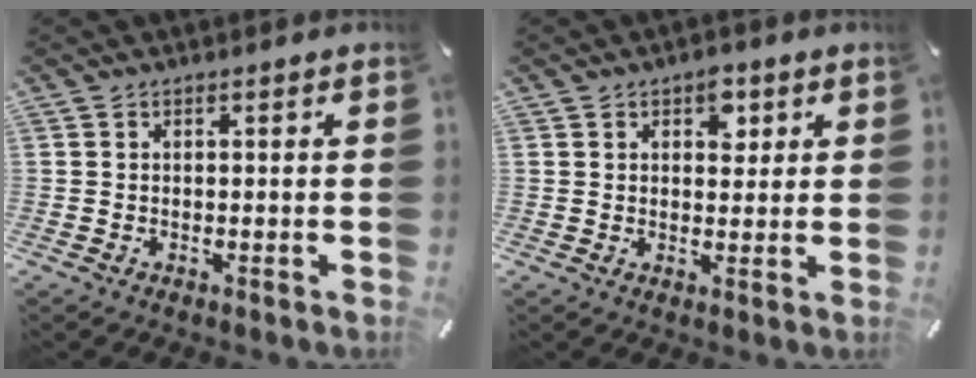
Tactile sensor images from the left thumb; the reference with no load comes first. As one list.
[{"total": 4.7, "force": [2.2, 3.1, 2.8], "torque": [-0.022, -0.009, 0.030]}]